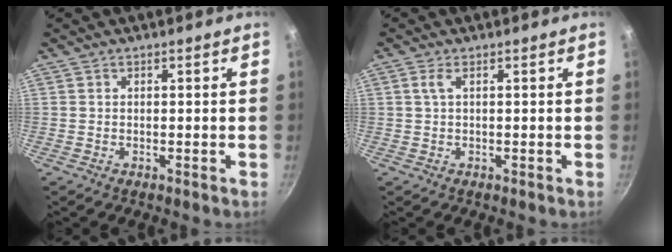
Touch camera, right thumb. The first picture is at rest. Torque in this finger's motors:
{"motor_torque": [-0.51, 0.18, -0.22, 0.09, 0.10]}